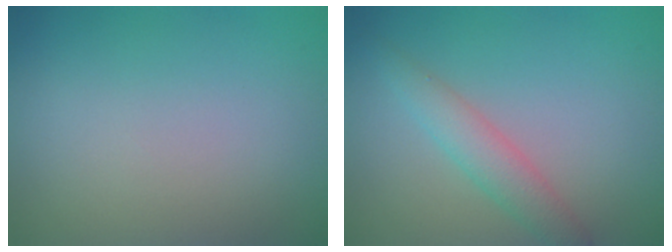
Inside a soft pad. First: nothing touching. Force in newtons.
{"total": 2.8, "press": 2.8, "slide": 0.1}